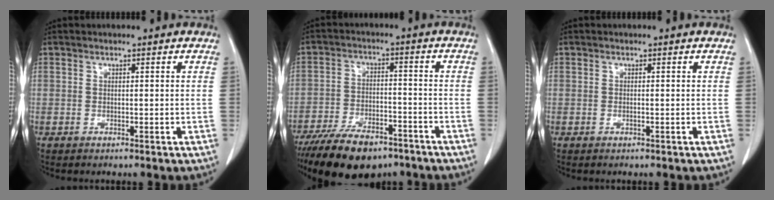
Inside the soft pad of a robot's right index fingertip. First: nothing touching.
{"total": 13.6, "force": [-10.3, 5.2, 7.3], "torque": [-0.120, -0.011, -0.167]}
{"total": 0.0}